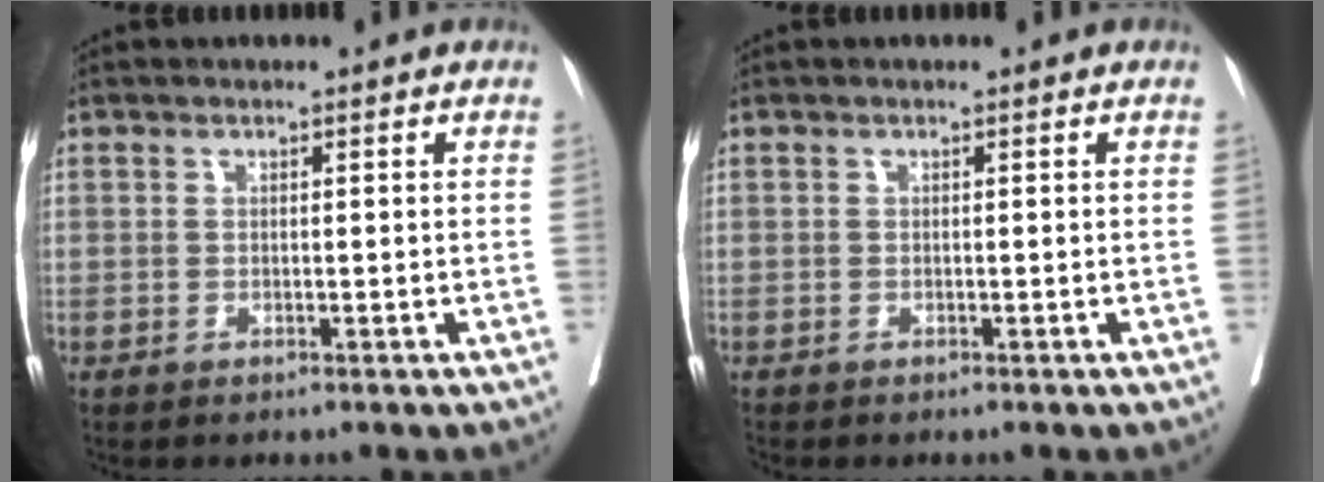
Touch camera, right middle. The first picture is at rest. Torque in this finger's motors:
{"motor_torque": [0.60, -0.57, 0.04, 0.04]}